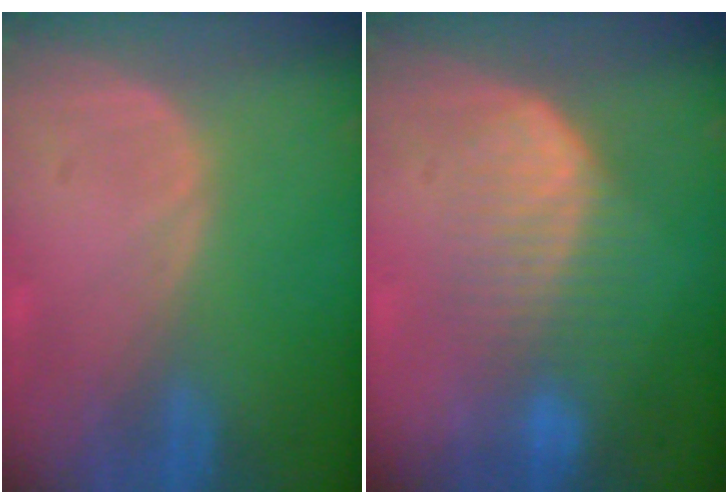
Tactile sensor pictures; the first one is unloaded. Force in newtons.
{"total": 6.8, "press": 6.6, "slide": 1.4}